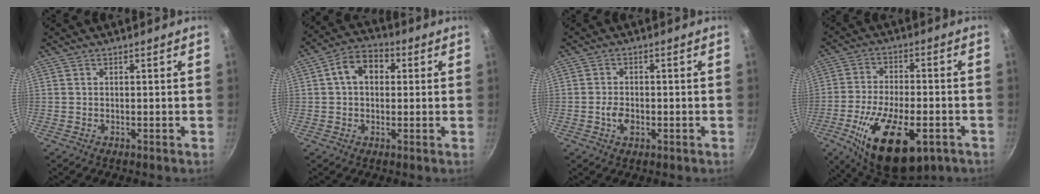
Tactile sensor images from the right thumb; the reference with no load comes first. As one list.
[{"total": 8.4, "force": [1.7, 6.0, 5.7], "torque": [-0.066, 0.021, 0.012]}, {"total": 3.3, "force": [-1.0, 2.1, 2.4], "torque": [-0.043, 0.008, -0.020]}, {"total": 19.9, "force": [-8.2, 9.2, 15.7], "torque": [-0.259, 0.011, -0.129]}]